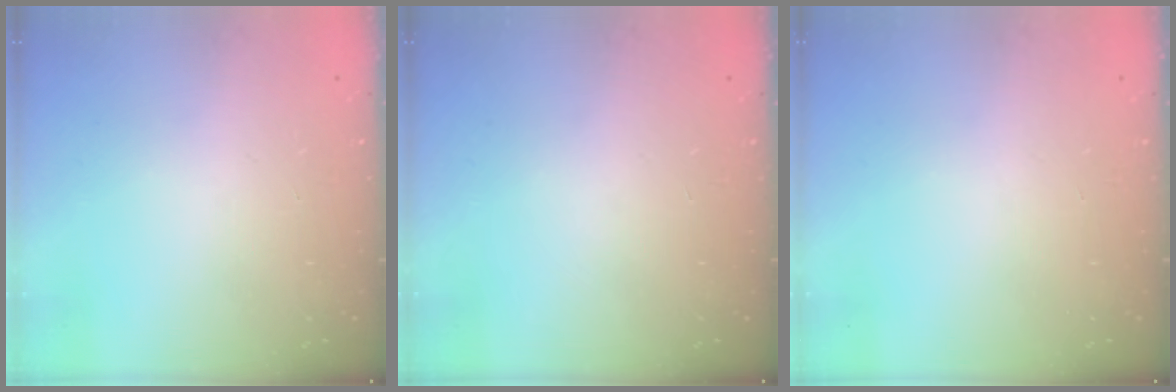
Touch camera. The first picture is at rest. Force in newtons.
{"total": 0.0}
{"total": 0.0}